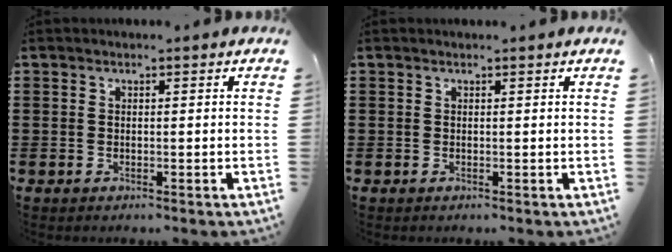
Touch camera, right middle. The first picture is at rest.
{"total": 0.0}